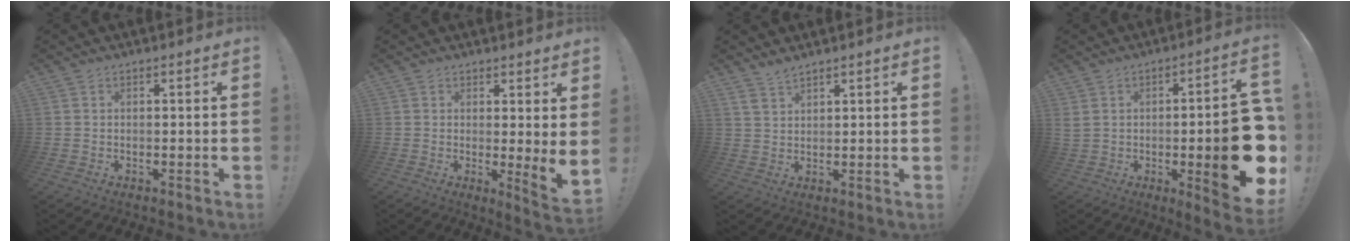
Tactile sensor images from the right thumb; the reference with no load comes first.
{"total": 4.4, "force": [0.9, -0.2, 4.3], "torque": [-0.043, -0.031, 0.016]}
{"total": 3.5, "force": [3.1, 0.8, 1.2], "torque": [-0.022, -0.020, 0.058]}
{"total": 18.2, "force": [-3.0, 4.0, 17.5], "torque": [-0.228, -0.002, -0.035]}